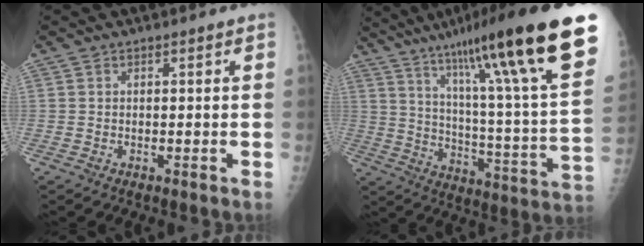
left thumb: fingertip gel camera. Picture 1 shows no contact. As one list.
[{"total": 30.3, "force": [18.9, 2.7, 23.5], "torque": [-0.328, -0.062, 0.287]}]